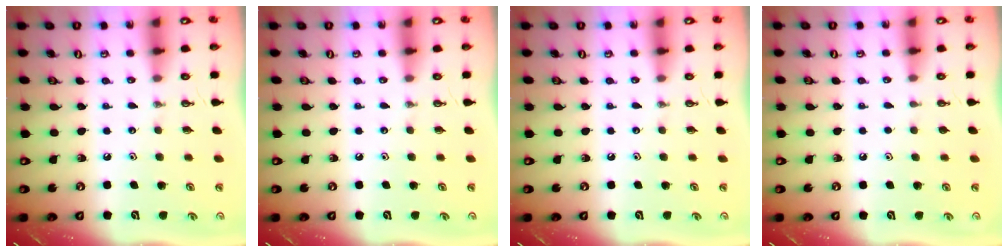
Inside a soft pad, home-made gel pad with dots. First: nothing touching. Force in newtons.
{"total": 0.0}
{"total": 0.0}
{"total": 0.0}